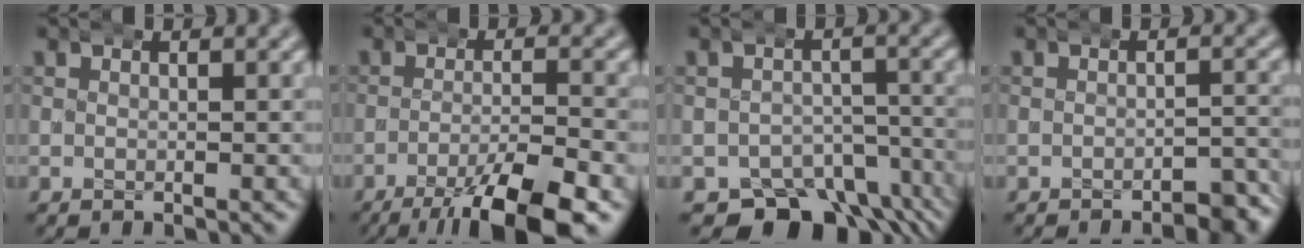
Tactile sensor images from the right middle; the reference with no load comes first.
{"total": 7.9, "force": [-4.7, 1.8, 6.0], "torque": [-0.090, -0.013, -0.067]}
{"total": 9.1, "force": [-6.5, 5.3, 3.5], "torque": [-0.047, -0.033, -0.094]}
{"total": 3.2, "force": [-2.8, 0.8, 1.3], "torque": [-0.018, 0.002, -0.048]}